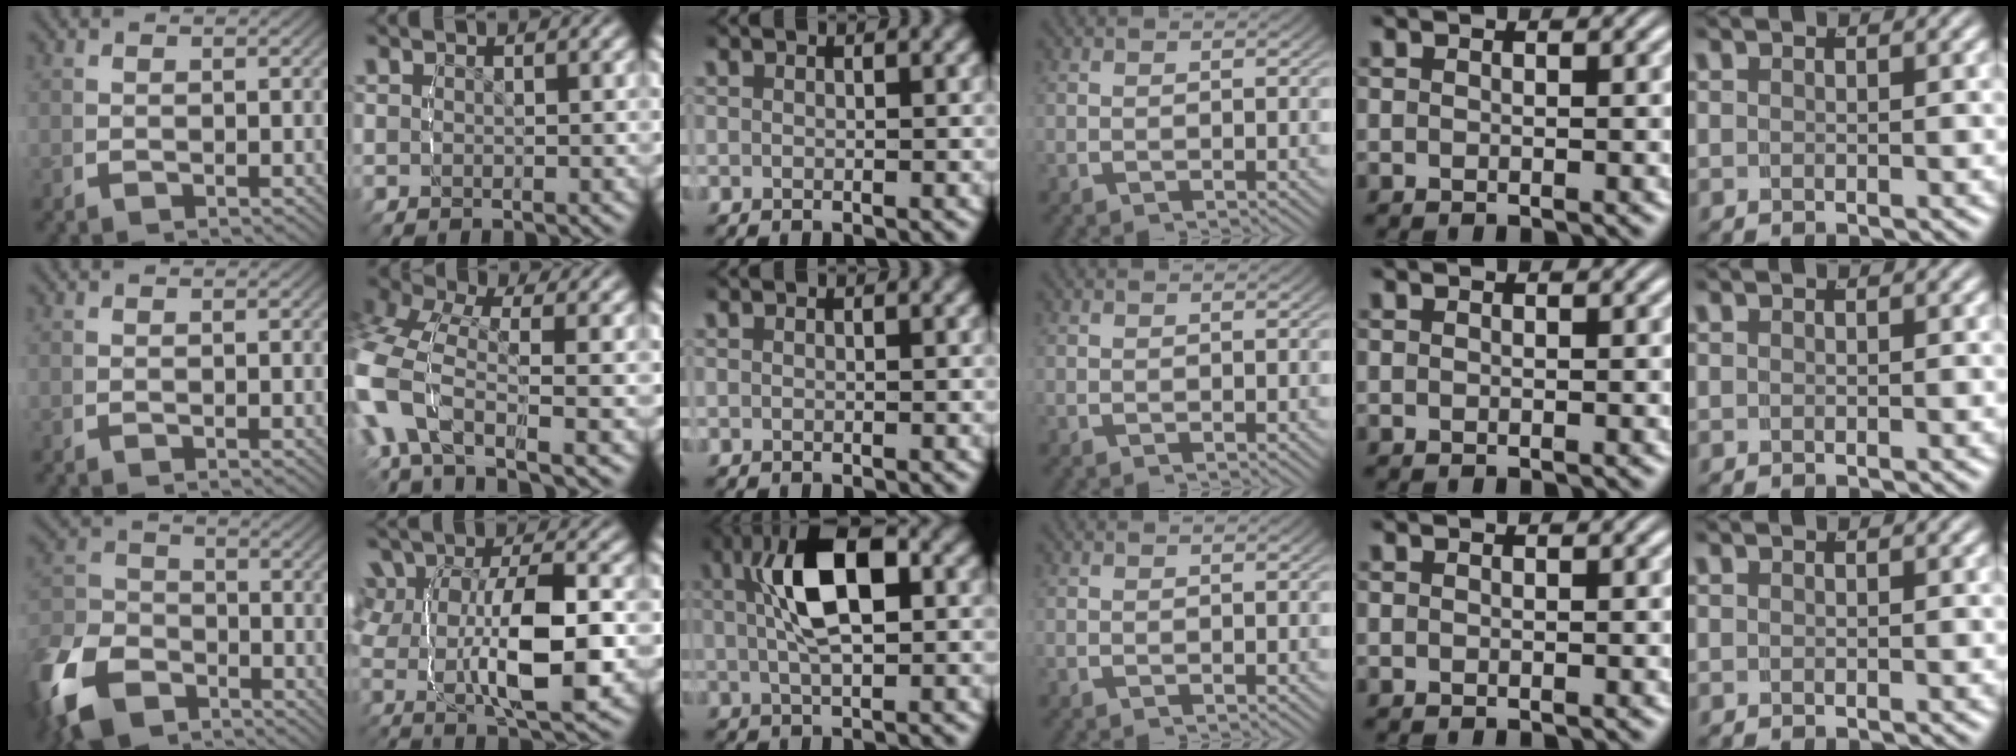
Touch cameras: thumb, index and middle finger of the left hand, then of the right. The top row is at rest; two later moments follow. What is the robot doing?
{"motion": "lift_and_place", "object": "bottle cap"}